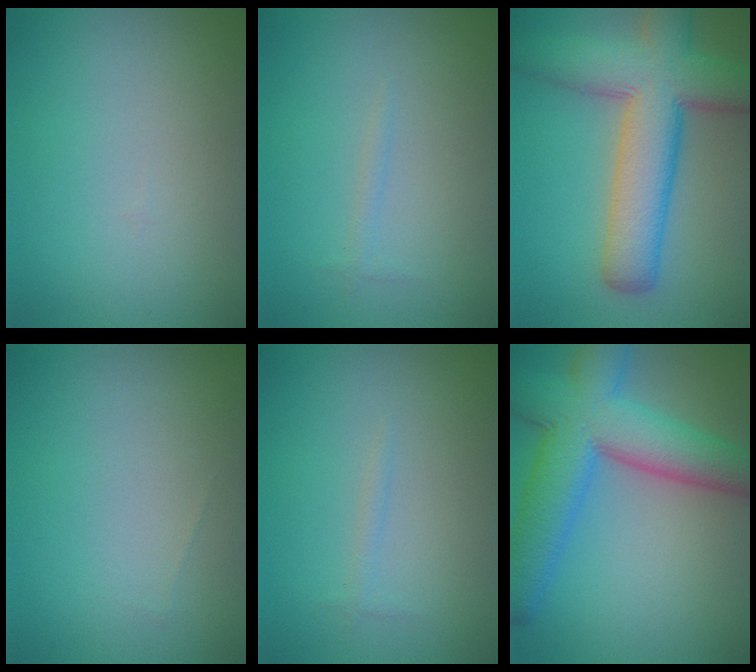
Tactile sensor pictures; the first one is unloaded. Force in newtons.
{"total": 0.6, "press": 0.6, "slide": 0.0}
{"total": 9.6, "press": 9.6, "slide": 0.4}
{"total": 0.0}
{"total": 0.6, "press": 0.6, "slide": 0.0}
{"total": 9.8, "press": 9.8, "slide": 0.3}